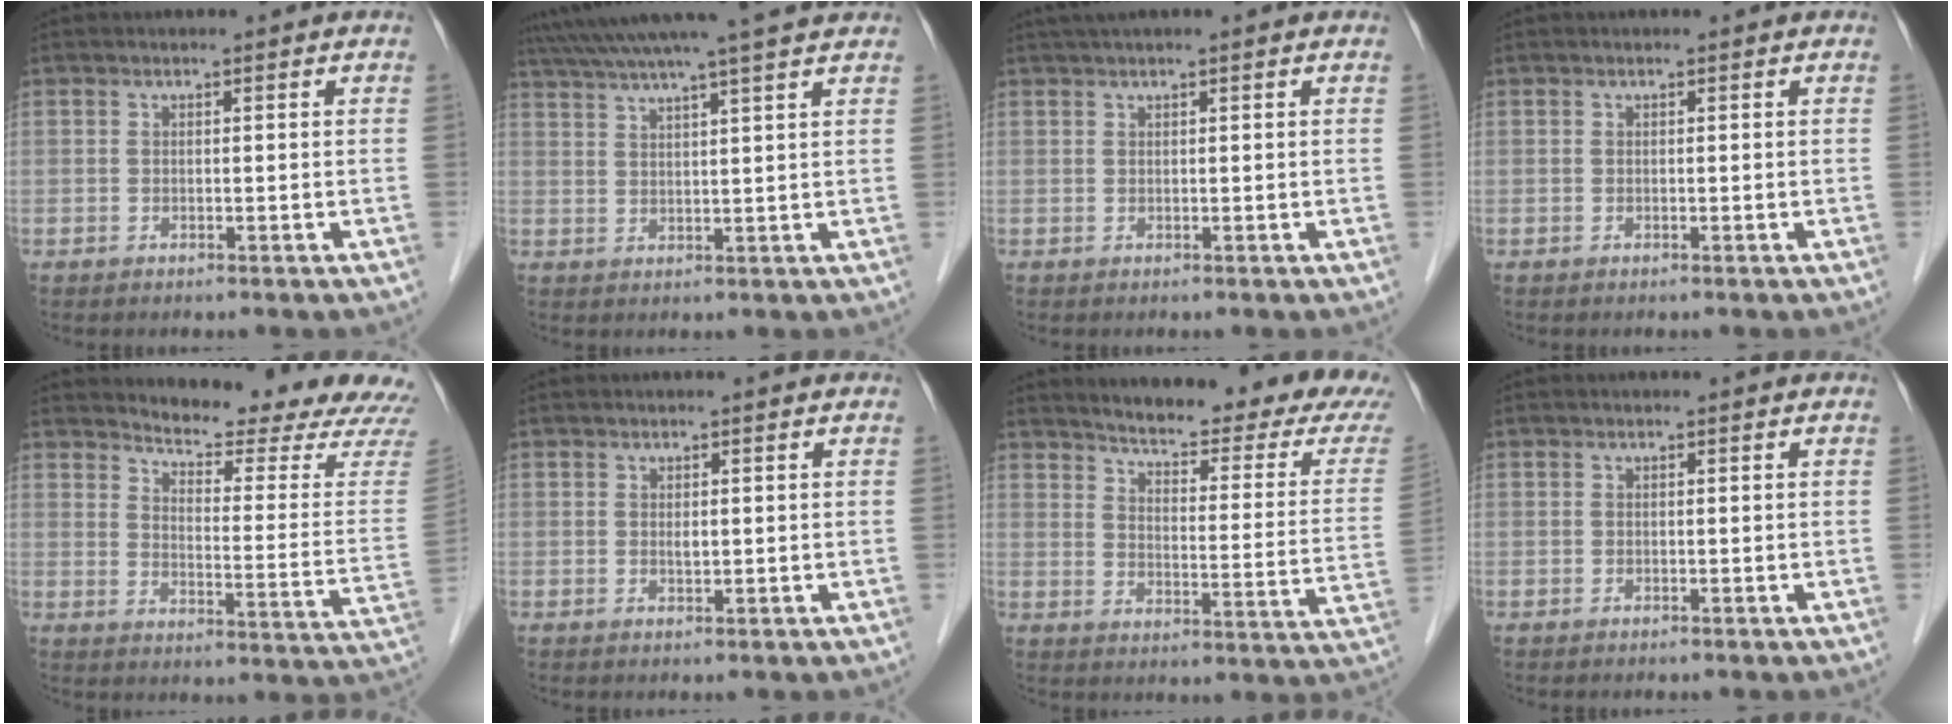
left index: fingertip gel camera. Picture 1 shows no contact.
{"total": 15.8, "force": [13.8, -0.9, 7.7], "torque": [-0.139, 0.024, 0.193]}
{"total": 2.3, "force": [1.7, -0.2, 1.5], "torque": [-0.026, 0.026, 0.034]}
{"total": 0.0}
{"total": 18.0, "force": [17.2, 0.6, 5.1], "torque": [-0.076, -0.106, 0.201]}
{"total": 0.8, "force": [0.0, 0.4, 0.7], "torque": [-0.016, -0.005, 0.002]}
{"total": 21.6, "force": [19.1, 2.2, 9.8], "torque": [-0.132, -0.059, 0.229]}
{"total": 0.0}